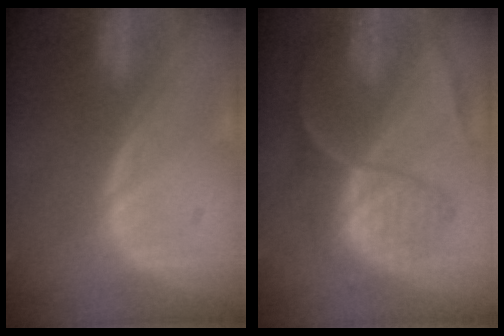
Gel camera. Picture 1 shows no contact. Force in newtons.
{"total": 9.1, "press": 7.5, "slide": 5.2}